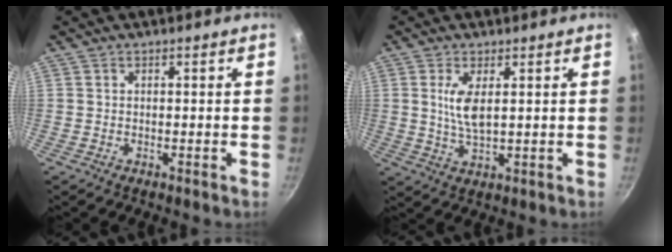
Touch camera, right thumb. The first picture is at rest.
{"total": 5.8, "force": [1.4, 2.2, 5.1], "torque": [-0.100, -0.012, 0.031]}